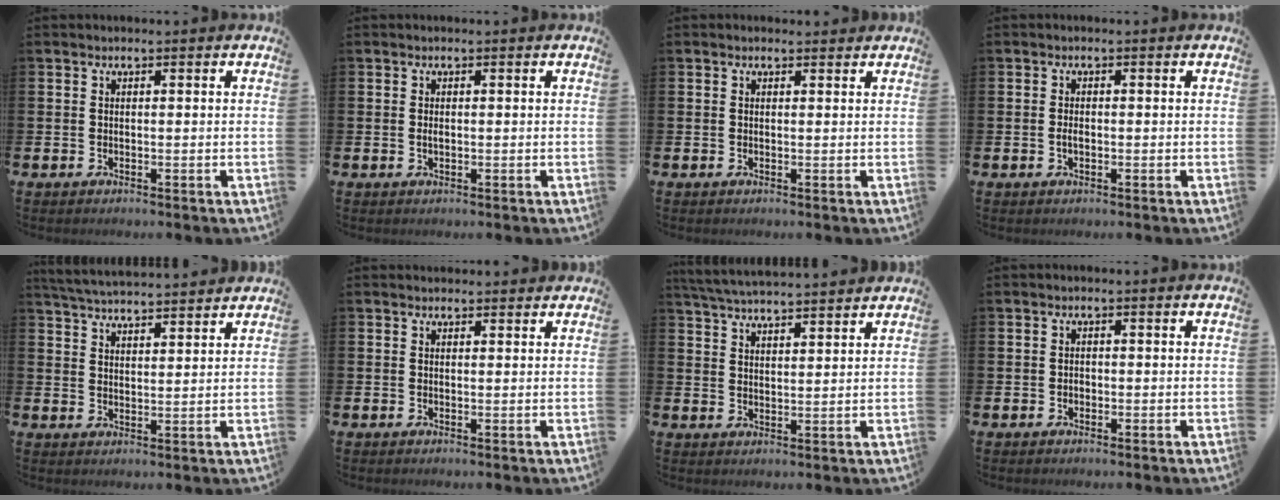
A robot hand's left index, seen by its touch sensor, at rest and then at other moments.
{"total": 0.7, "force": [0.0, 0.3, 0.6], "torque": [-0.008, 0.000, -0.002]}
{"total": 0.5, "force": [0.3, 0.3, 0.3], "torque": [0.004, 0.001, 0.003]}
{"total": 1.2, "force": [-0.3, 0.7, 1.0], "torque": [-0.013, 0.001, -0.007]}
{"total": 4.7, "force": [4.7, 0.0, 0.3], "torque": [-0.024, -0.027, 0.085]}
{"total": 1.2, "force": [1.1, 0.4, 0.1], "torque": [0.009, 0.001, 0.018]}
{"total": 4.8, "force": [4.8, -0.1, 0.6], "torque": [-0.029, -0.026, 0.086]}
{"total": 0.7, "force": [-0.3, 0.6, 0.3], "torque": [-0.001, 0.001, -0.008]}